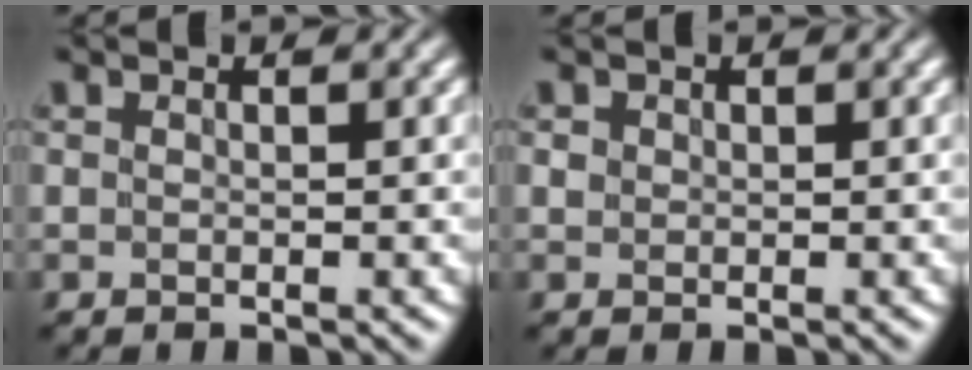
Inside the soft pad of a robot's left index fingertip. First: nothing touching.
{"total": 0.6, "force": [0.2, 0.6, 0.1], "torque": [0.001, -0.001, 0.003]}